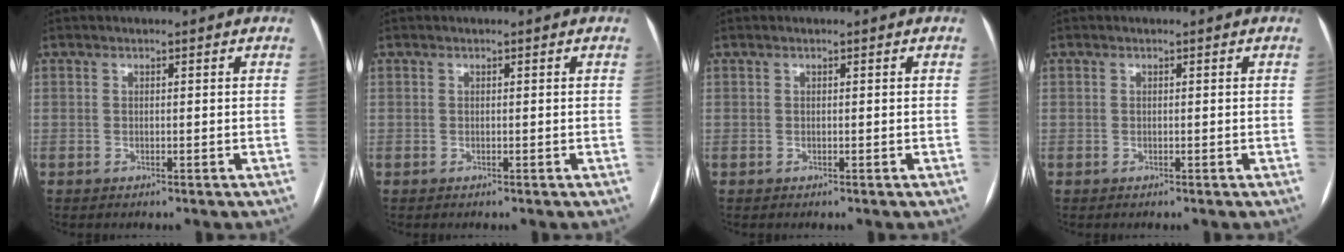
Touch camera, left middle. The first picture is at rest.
{"total": 0.0}
{"total": 0.0}
{"total": 0.0}